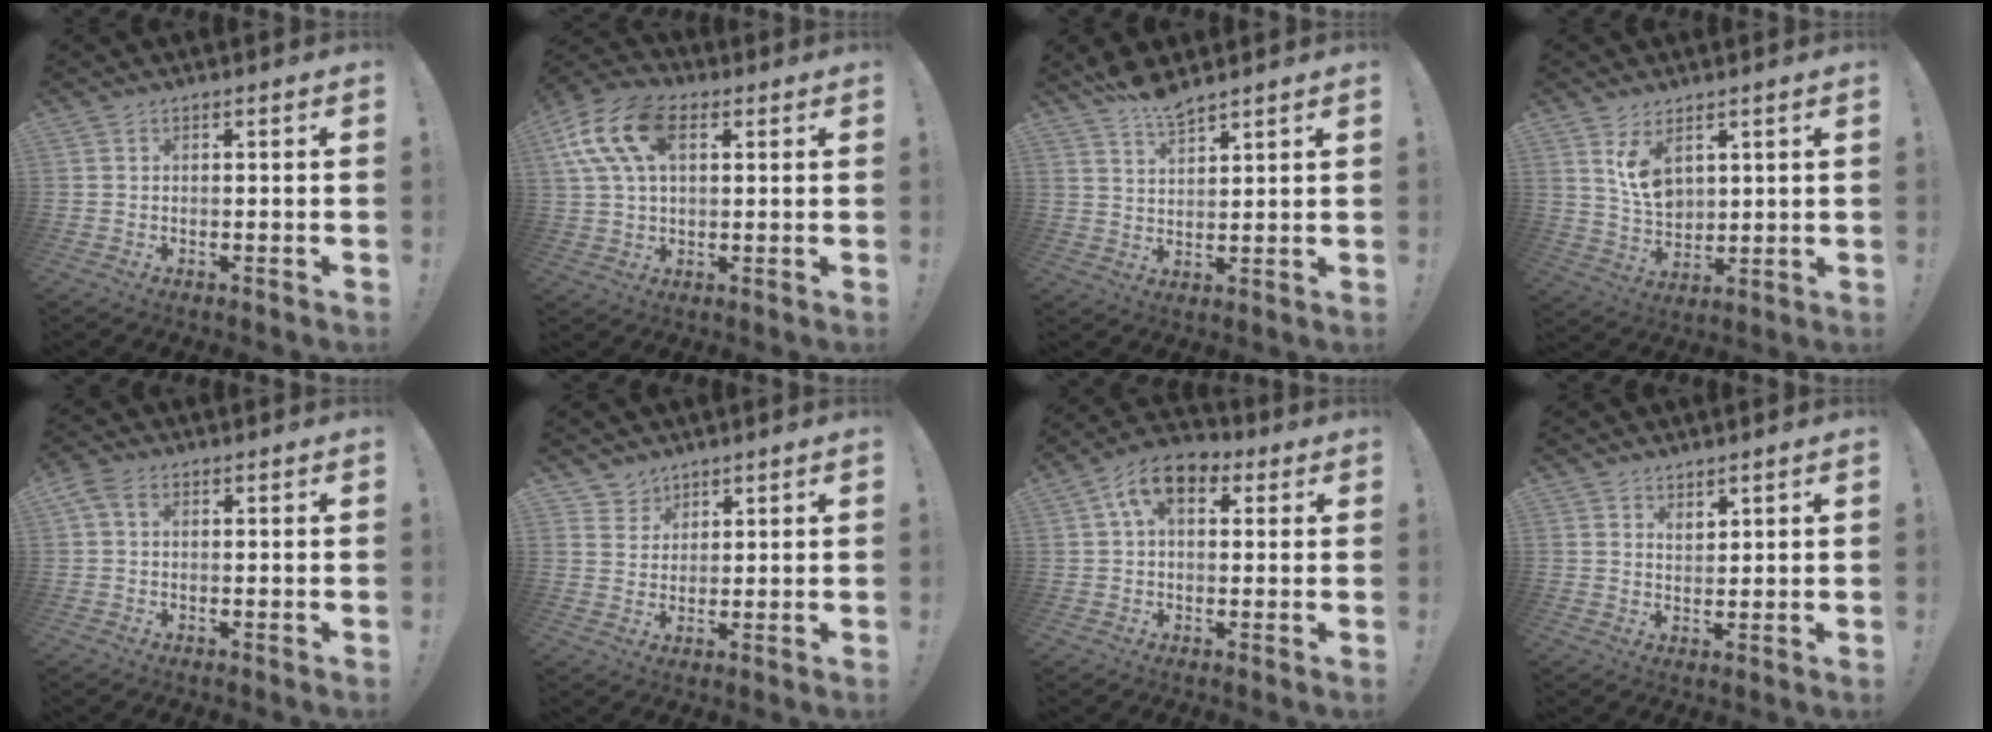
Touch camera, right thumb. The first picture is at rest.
{"total": 16.6, "force": [5.5, 10.1, 11.9], "torque": [-0.234, -0.006, 0.100]}
{"total": 6.6, "force": [5.8, 1.6, 2.7], "torque": [-0.055, -0.034, 0.107]}
{"total": 9.2, "force": [5.0, 5.5, 5.3], "torque": [-0.089, -0.023, 0.098]}
{"total": 3.1, "force": [1.0, 2.0, 2.1], "torque": [-0.044, 0.006, 0.021]}
{"total": 4.3, "force": [3.1, 2.9, 0.0], "torque": [0.006, -0.028, 0.058]}
{"total": 10.2, "force": [3.8, 6.3, 7.0], "torque": [-0.121, 0.007, 0.073]}
{"total": 3.1, "force": [2.7, 1.5, 0.5], "torque": [0.005, -0.019, 0.047]}